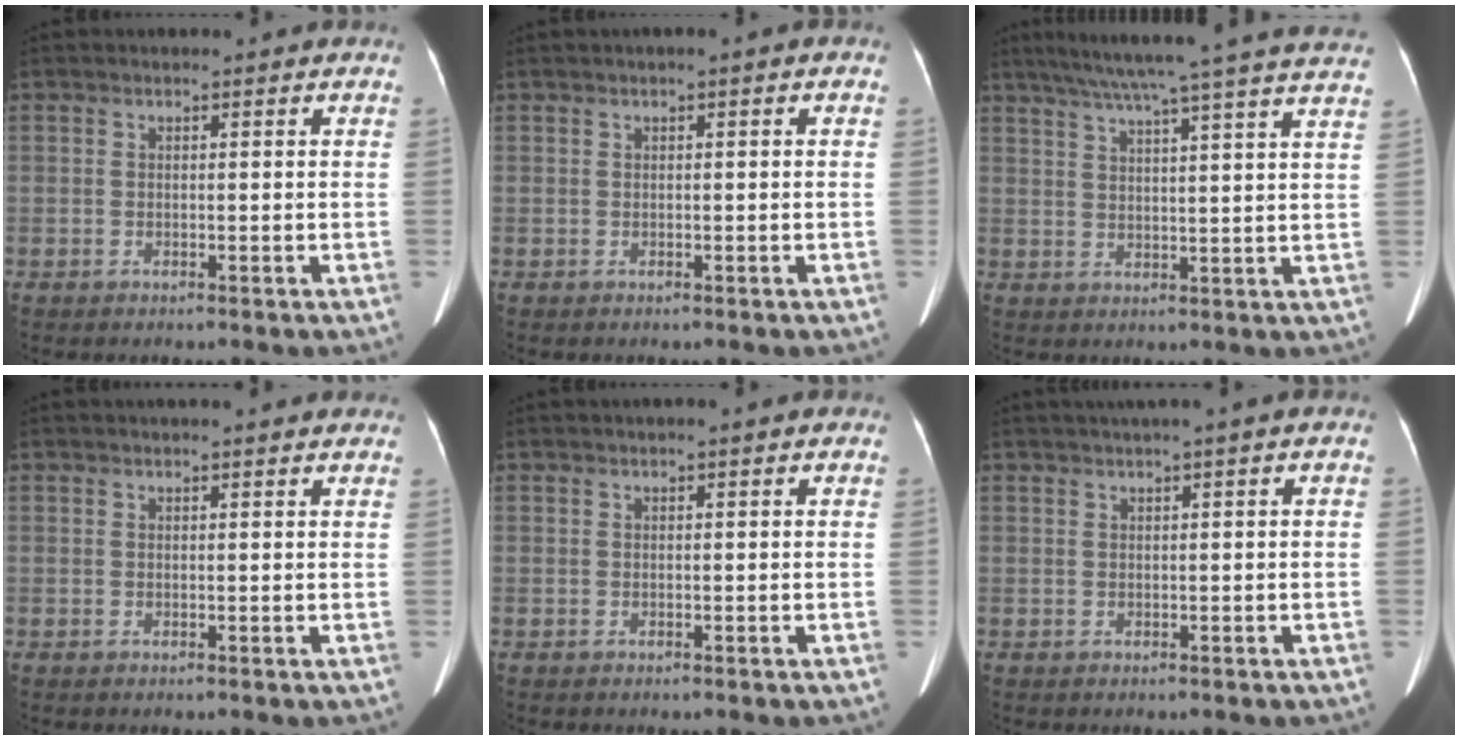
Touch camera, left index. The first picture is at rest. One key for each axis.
{"total": 0.6, "fx": 0.0, "fy": 0.1, "fz": 0.6, "tx": -0.014, "ty": 0.005, "tz": -0.002}
{"total": 23.4, "fx": 20.3, "fy": -1.1, "fz": 11.5, "tx": -0.190, "ty": -0.008, "tz": 0.259}
{"total": 6.7, "fx": 5.9, "fy": 0.9, "fz": 3.1, "tx": -0.041, "ty": 0.025, "tz": 0.065}
{"total": 1.1, "fx": 0.7, "fy": -0.1, "fz": 0.8, "tx": -0.016, "ty": 0.013, "tz": 0.010}
{"total": 2.8, "fx": 1.5, "fy": -0.3, "fz": 2.4, "tx": -0.047, "ty": 0.018, "tz": 0.028}